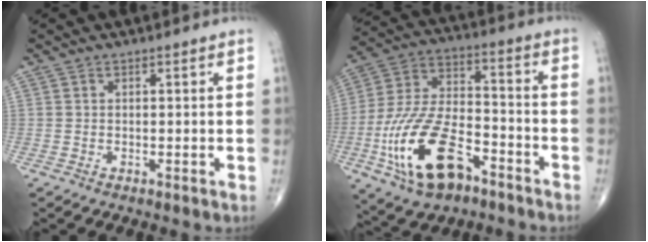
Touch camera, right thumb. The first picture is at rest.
{"total": 19.8, "force": [-9.0, 10.0, 14.5], "torque": [-0.282, 0.050, -0.160]}